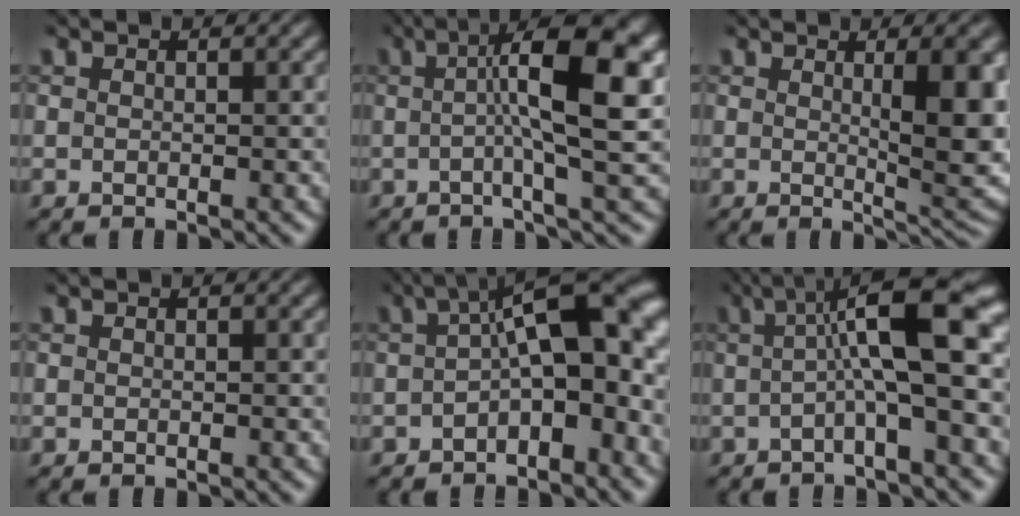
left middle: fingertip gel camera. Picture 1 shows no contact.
{"total": 9.7, "force": [1.0, 1.9, 9.4], "torque": [-0.124, 0.023, 0.006]}
{"total": 6.9, "force": [1.0, 1.6, 6.6], "torque": [-0.078, -0.008, 0.021]}
{"total": 0.0}
{"total": 10.7, "force": [0.2, 4.3, 9.7], "torque": [-0.127, 0.027, -0.011]}
{"total": 9.5, "force": [1.0, 2.2, 9.1], "torque": [-0.132, 0.022, 0.004]}